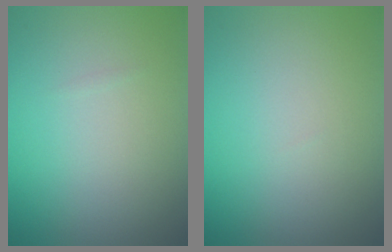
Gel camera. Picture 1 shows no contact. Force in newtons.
{"total": 0.0}